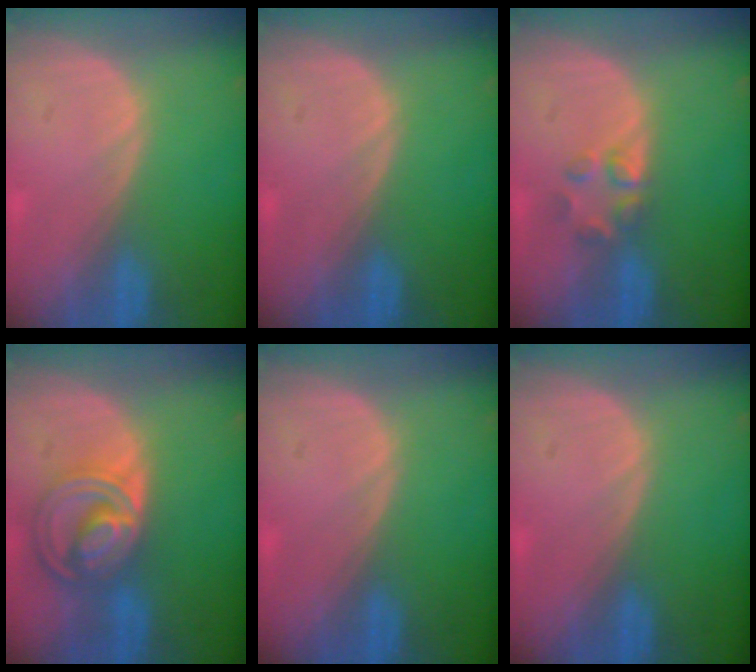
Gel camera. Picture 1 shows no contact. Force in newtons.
{"total": 0.0}
{"total": 2.9, "press": 2.9, "slide": 0.3}
{"total": 8.6, "press": 7.3, "slide": 4.4}
{"total": 0.0}
{"total": 0.0}